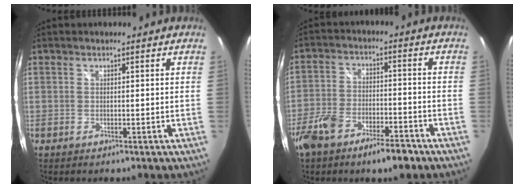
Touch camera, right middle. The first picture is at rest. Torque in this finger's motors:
{"motor_torque": [1.17, -0.97, 0.56, 0.14]}